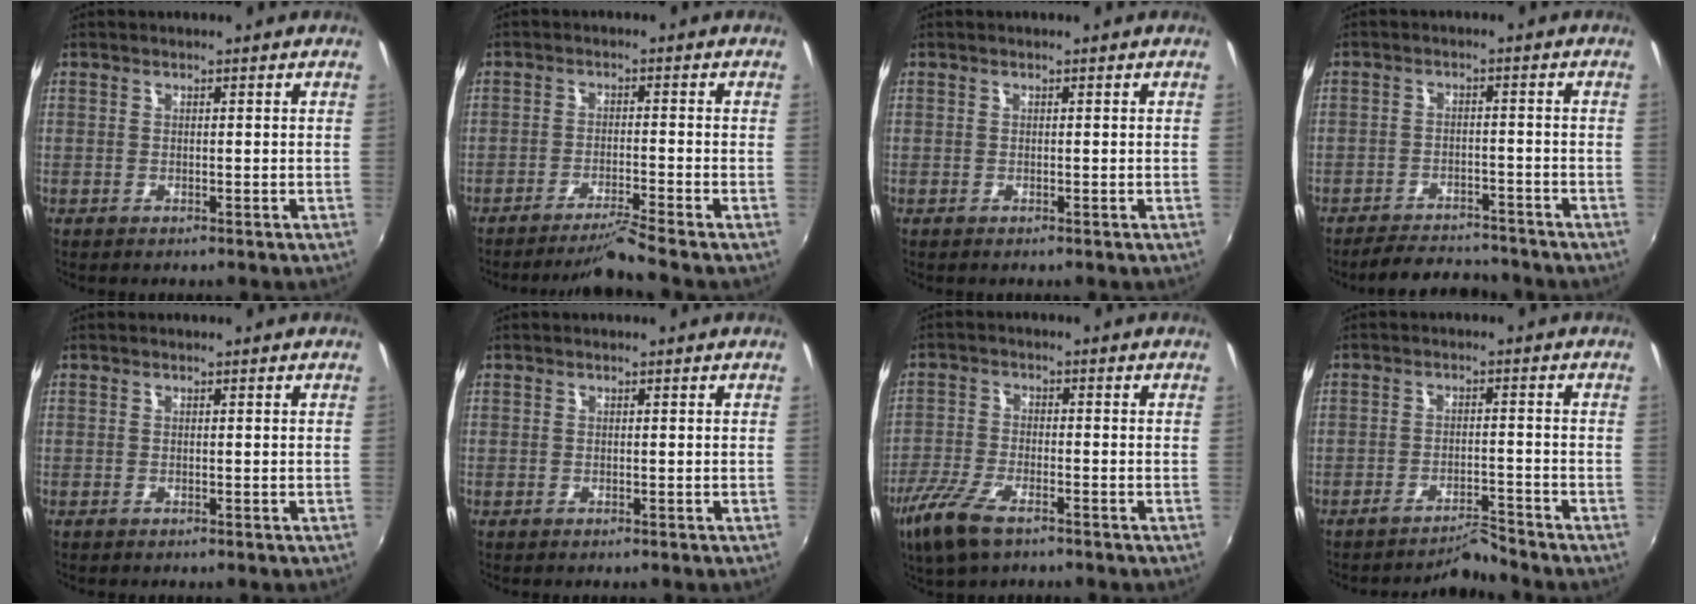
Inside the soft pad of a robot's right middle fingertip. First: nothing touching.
{"total": 5.1, "force": [-4.4, -2.2, 1.4], "torque": [-0.042, 0.004, -0.074]}
{"total": 0.0}
{"total": 9.1, "force": [-8.4, 2.6, 2.4], "torque": [-0.069, 0.009, -0.117]}
{"total": 0.0}
{"total": 0.0}
{"total": 9.2, "force": [-6.1, 3.2, 6.1], "torque": [-0.151, -0.021, -0.122]}
{"total": 3.9, "force": [-3.8, -1.0, -0.1], "torque": [-0.006, 0.008, -0.063]}